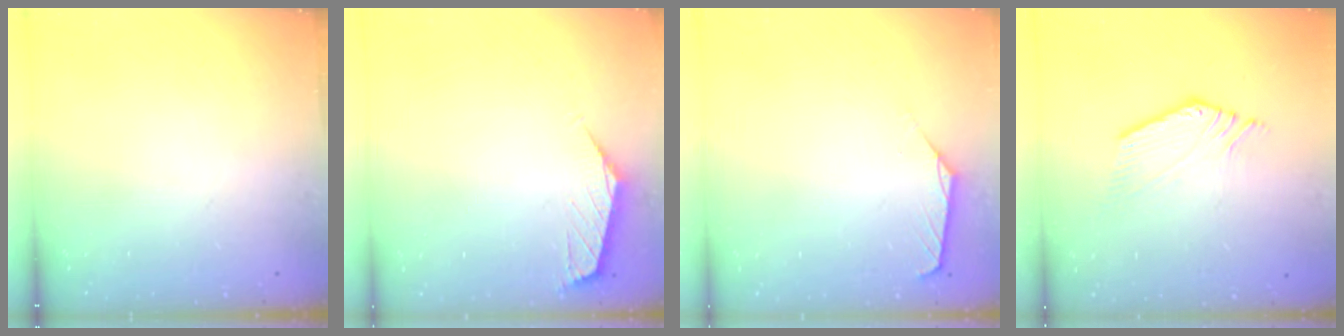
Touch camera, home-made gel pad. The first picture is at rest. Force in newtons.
{"total": 0.7, "press": 0.6, "slide": 0.5}
{"total": 1.0, "press": 0.9, "slide": 0.3}
{"total": 2.8, "press": 2.7, "slide": 0.6}